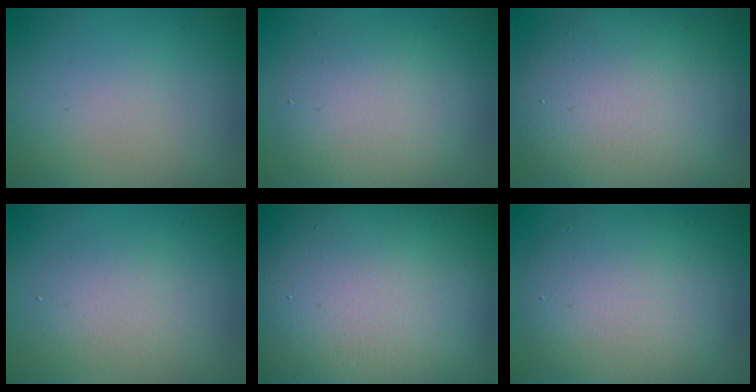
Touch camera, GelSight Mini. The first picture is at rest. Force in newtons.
{"total": 4.9, "press": 4.8, "slide": 0.3}
{"total": 10.5, "press": 10.5, "slide": 0.9}
{"total": 2.4, "press": 2.4, "slide": 0.1}
{"total": 24.5, "press": 24.4, "slide": 1.3}
{"total": 6.9, "press": 6.9, "slide": 0.5}